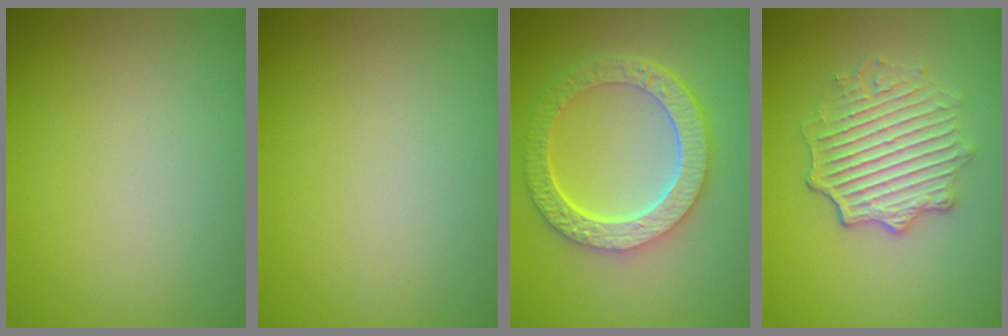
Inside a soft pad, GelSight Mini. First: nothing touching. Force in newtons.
{"total": 0.0}
{"total": 6.7, "press": 4.9, "slide": 4.5}
{"total": 4.9, "press": 4.1, "slide": 2.6}